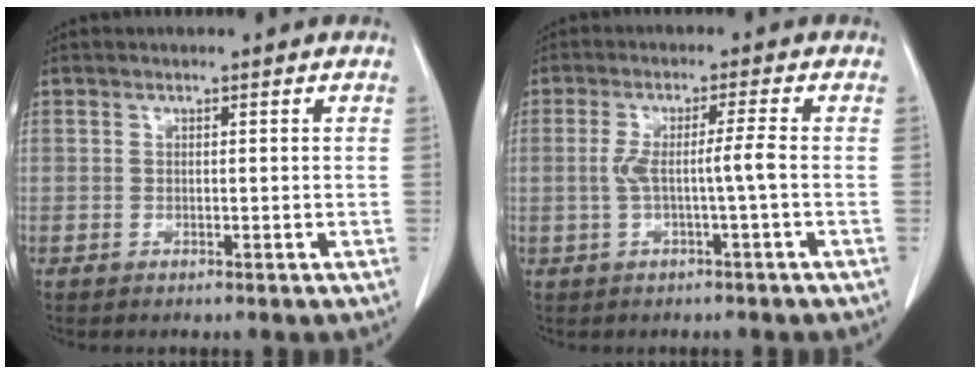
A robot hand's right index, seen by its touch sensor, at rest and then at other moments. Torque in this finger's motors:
{"motor_torque": [0.86, -0.28, 0.43, 0.13]}